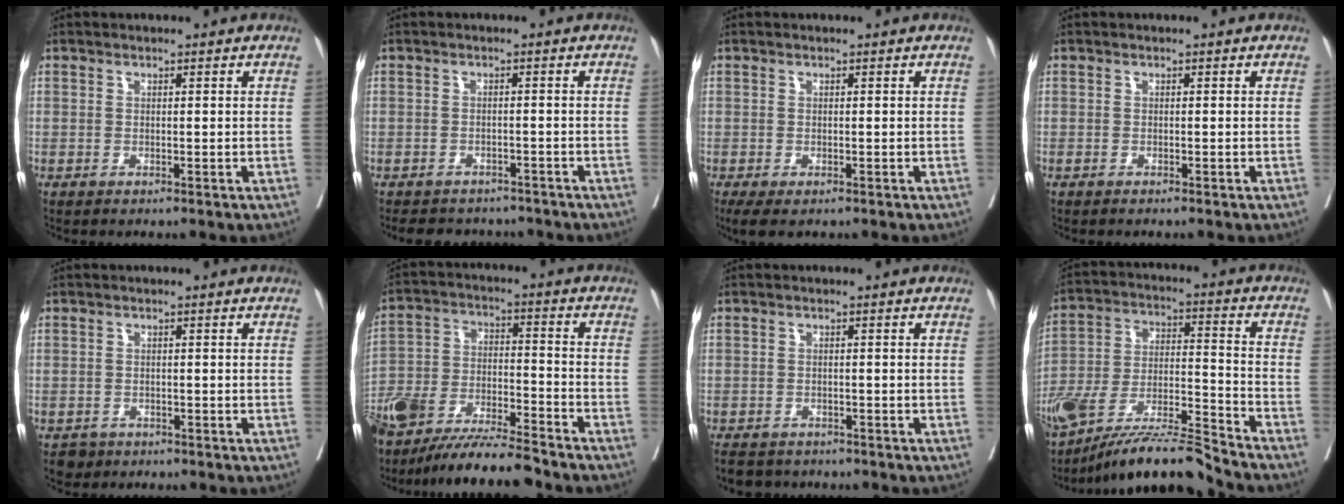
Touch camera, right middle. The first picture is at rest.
{"total": 7.2, "force": [-6.5, 2.8, 1.2], "torque": [-0.011, 0.004, -0.079]}
{"total": 3.5, "force": [-2.2, 1.6, 2.1], "torque": [-0.038, -0.012, -0.035]}
{"total": 0.9, "force": [-0.7, 0.1, 0.5], "torque": [-0.008, -0.002, -0.010]}
{"total": 2.0, "force": [-1.4, 1.5, 0.1], "torque": [-0.003, 0.004, -0.023]}
{"total": 17.7, "force": [-15.4, 2.4, 8.4], "torque": [-0.178, -0.018, -0.277]}
{"total": 6.2, "force": [-5.5, 2.5, 1.3], "torque": [-0.020, -0.004, -0.079]}
{"total": 14.9, "force": [-13.2, -0.3, 6.8], "torque": [-0.124, 0.010, -0.238]}